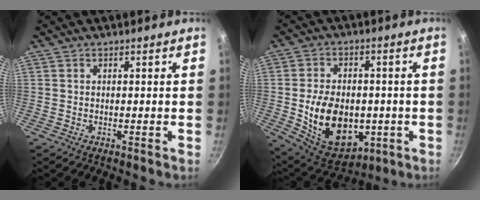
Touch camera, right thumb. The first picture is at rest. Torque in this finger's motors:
{"motor_torque": [-0.26, 1.02, 0.20, 0.02, 0.36]}